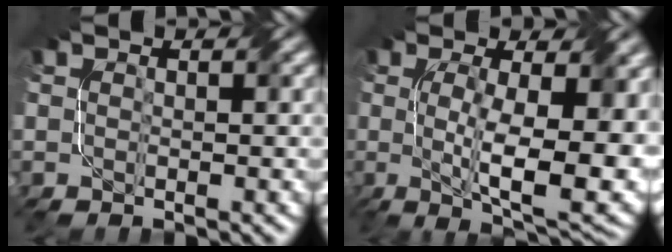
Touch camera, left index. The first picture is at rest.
{"total": 11.6, "force": [-0.5, 3.6, 11.0], "torque": [-0.166, -0.012, -0.004]}